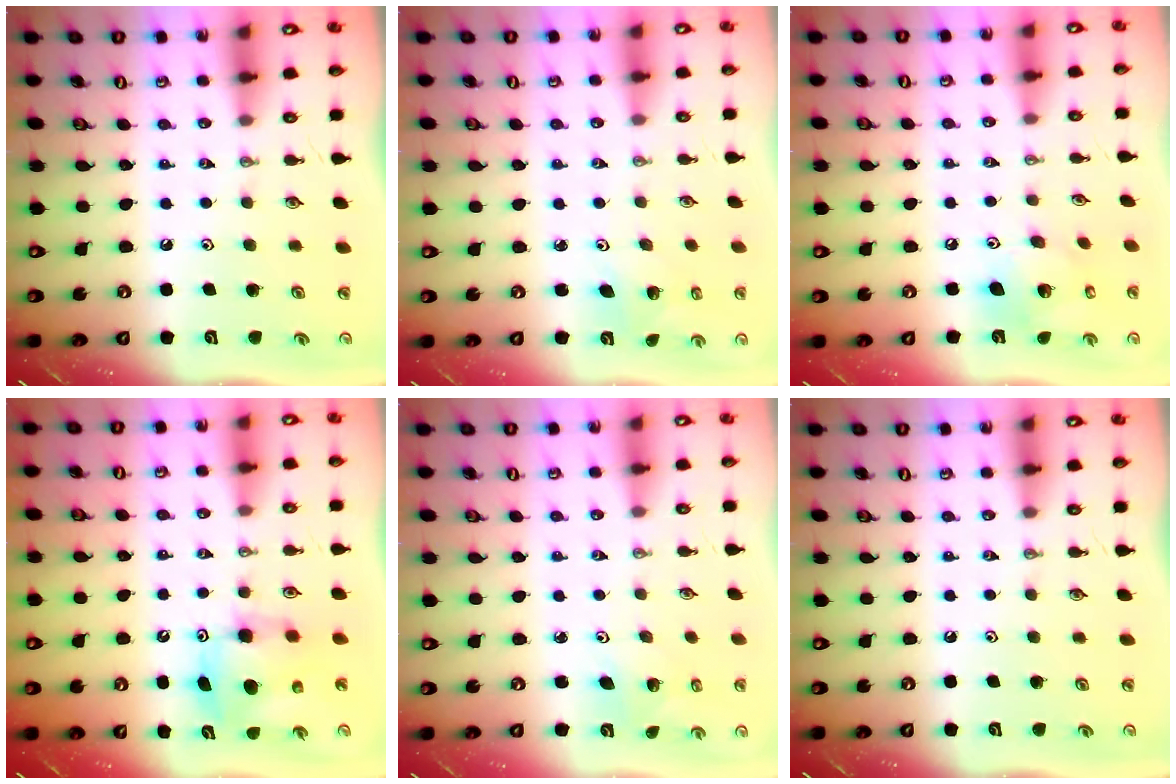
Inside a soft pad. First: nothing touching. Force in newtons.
{"total": 2.7, "press": 2.7, "slide": 0.2}
{"total": 11.9, "press": 11.8, "slide": 1.1}
{"total": 7.5, "press": 7.5, "slide": 0.3}
{"total": 2.7, "press": 2.7, "slide": 0.2}
{"total": 0.0}